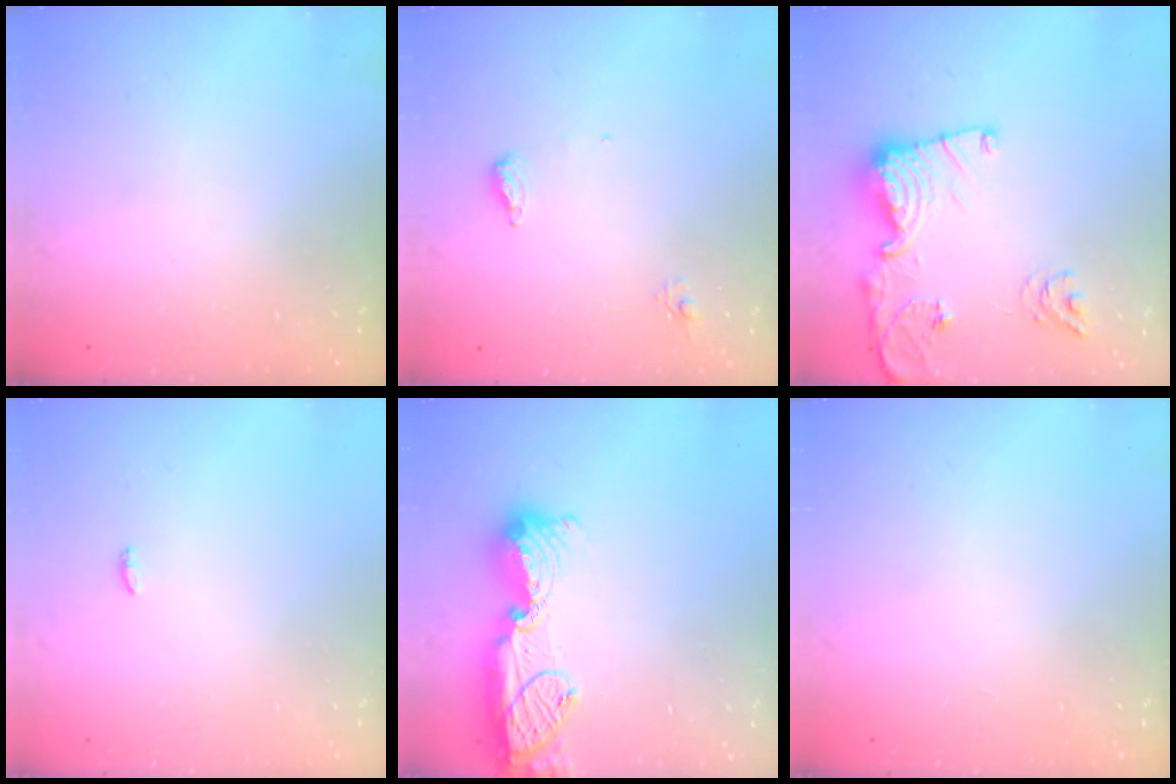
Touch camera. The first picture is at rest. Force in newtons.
{"total": 6.5, "press": 6.4, "slide": 1.1}
{"total": 14.6, "press": 14.6, "slide": 1.0}
{"total": 3.4, "press": 3.3, "slide": 1.0}
{"total": 17.2, "press": 16.2, "slide": 5.8}
{"total": 1.1, "press": 0.8, "slide": 0.7}